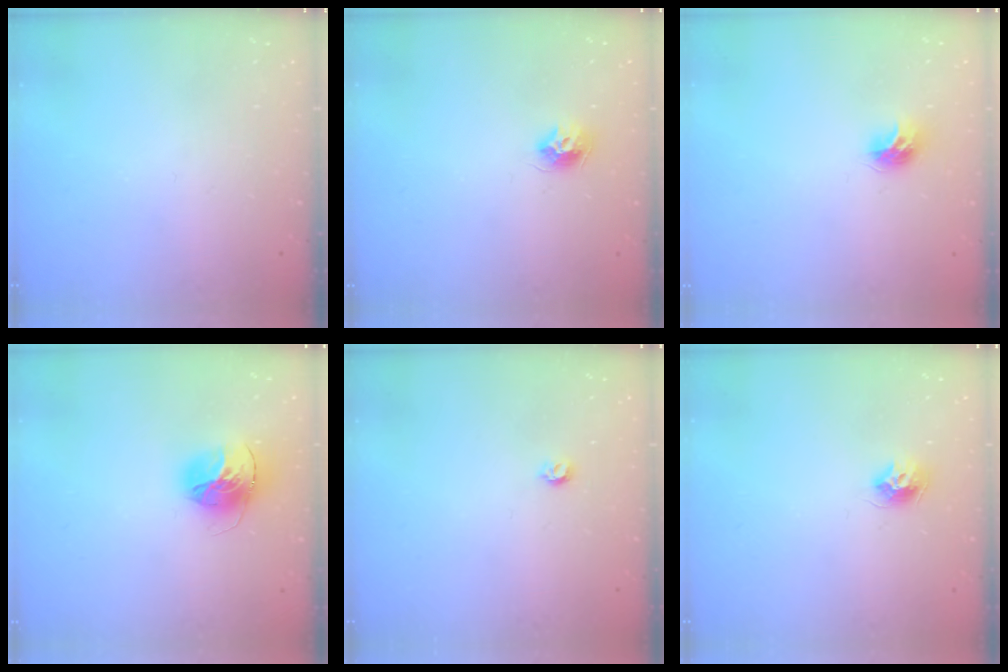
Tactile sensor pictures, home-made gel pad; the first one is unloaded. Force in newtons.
{"total": 8.4, "press": 8.3, "slide": 0.7}
{"total": 7.8, "press": 7.8, "slide": 0.4}
{"total": 15.4, "press": 15.3, "slide": 1.7}
{"total": 3.5, "press": 3.5, "slide": 0.3}
{"total": 8.4, "press": 8.3, "slide": 0.7}